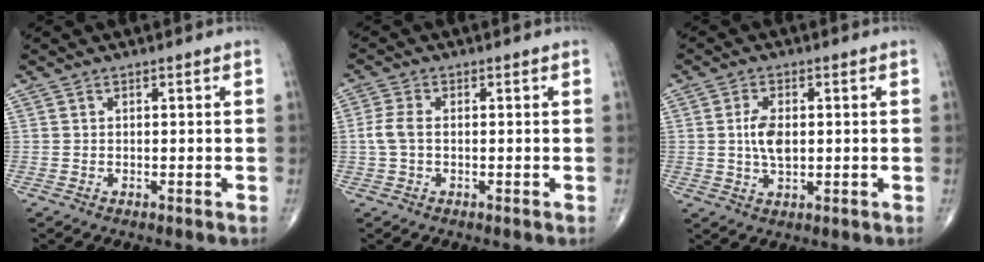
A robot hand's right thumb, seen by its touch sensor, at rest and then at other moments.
{"total": 3.6, "force": [-0.2, 2.0, 2.9], "torque": [-0.076, 0.006, -0.007]}
{"total": 5.5, "force": [0.4, 2.9, 4.6], "torque": [-0.089, -0.002, 0.009]}